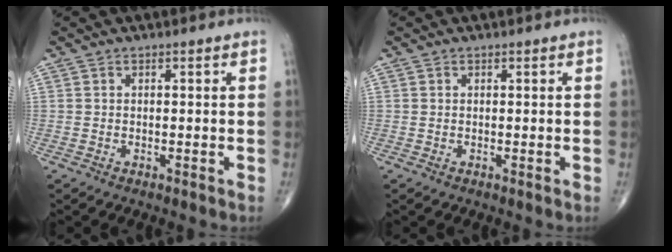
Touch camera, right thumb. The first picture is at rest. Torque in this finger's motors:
{"motor_torque": [0.82, 1.09, -0.19, -0.01, 0.00]}